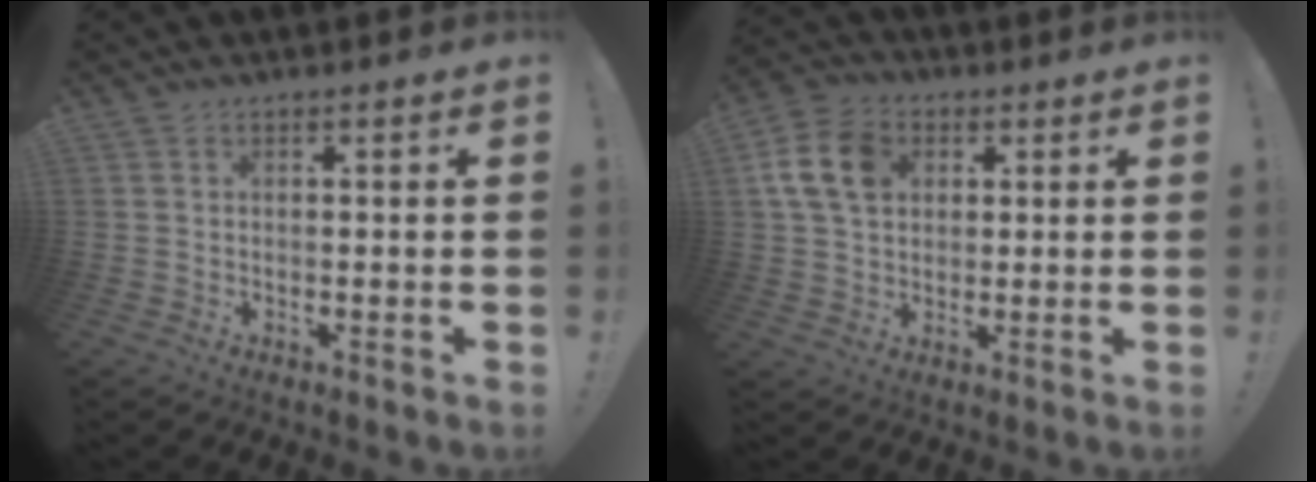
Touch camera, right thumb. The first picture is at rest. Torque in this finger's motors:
{"motor_torque": [0.50, 0.52, 0.88, 0.39, 0.04]}